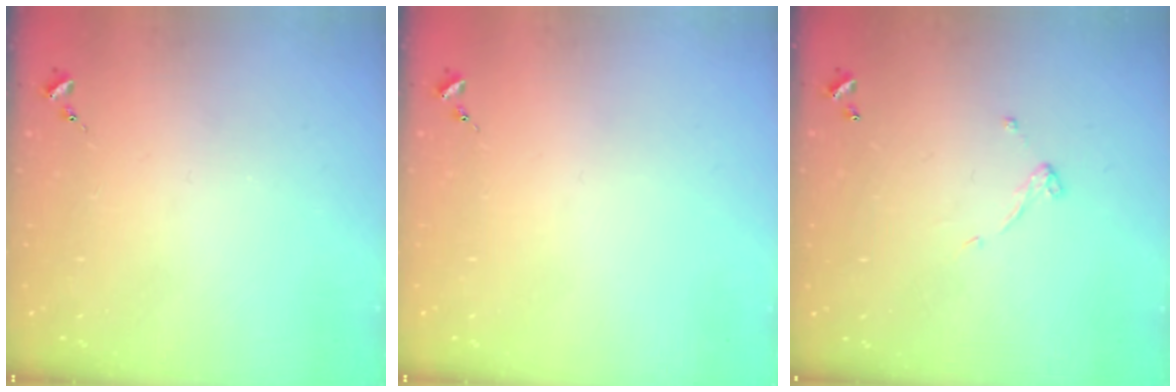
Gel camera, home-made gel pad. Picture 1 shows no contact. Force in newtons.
{"total": 0.0}
{"total": 4.4, "press": 4.4, "slide": 0.2}